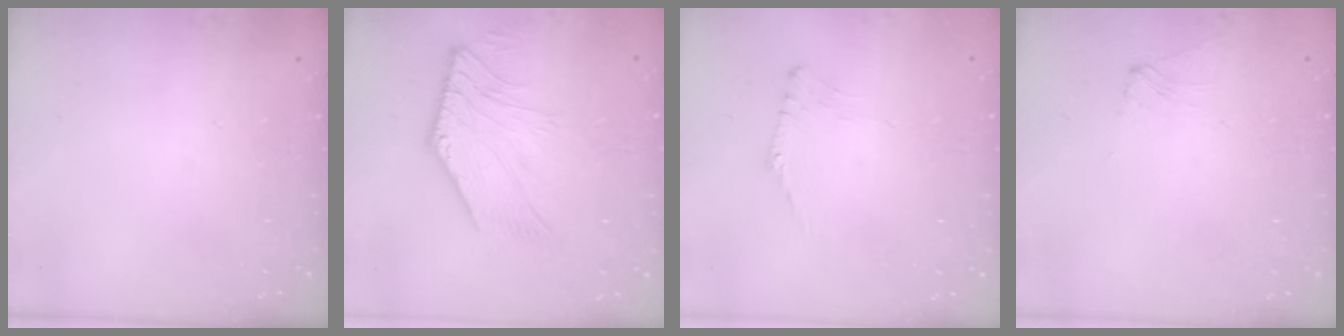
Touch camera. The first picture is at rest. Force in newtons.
{"total": 6.2, "press": 6.1, "slide": 1.1}
{"total": 1.2, "press": 1.0, "slide": 0.7}
{"total": 1.8, "press": 1.8, "slide": 0.3}